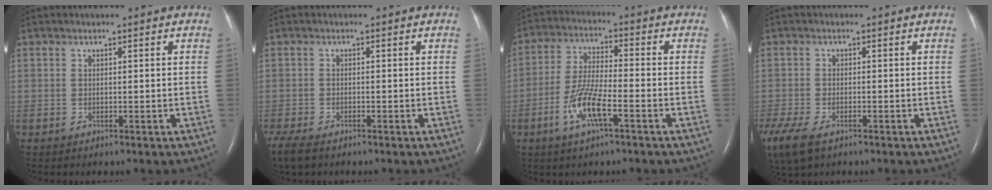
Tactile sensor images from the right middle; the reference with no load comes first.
{"total": 5.4, "force": [-4.1, 1.9, 2.9], "torque": [-0.064, -0.015, -0.071]}
{"total": 8.0, "force": [-3.6, 1.4, 7.0], "torque": [-0.151, -0.003, -0.069]}
{"total": 12.9, "force": [-7.8, 6.8, 7.8], "torque": [-0.221, -0.028, -0.124]}